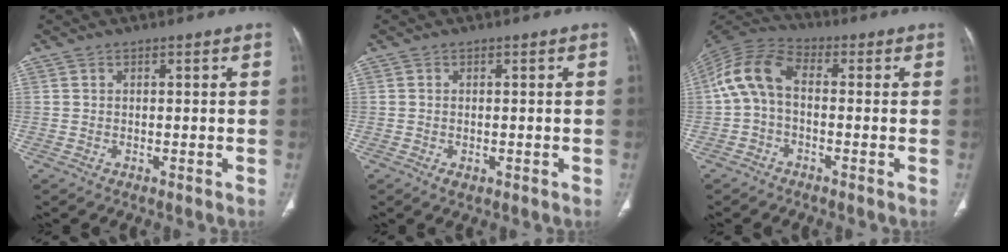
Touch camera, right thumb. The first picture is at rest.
{"total": 1.3, "force": [-0.4, 0.8, 1.0], "torque": [-0.019, -0.001, -0.004]}
{"total": 9.7, "force": [-0.3, 5.9, 7.7], "torque": [-0.152, 0.030, -0.019]}